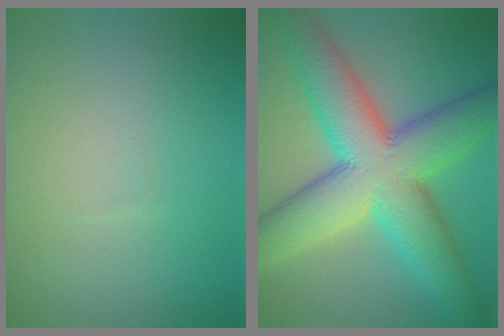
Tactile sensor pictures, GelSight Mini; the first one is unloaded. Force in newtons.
{"total": 12.7, "press": 12.7, "slide": 0.1}